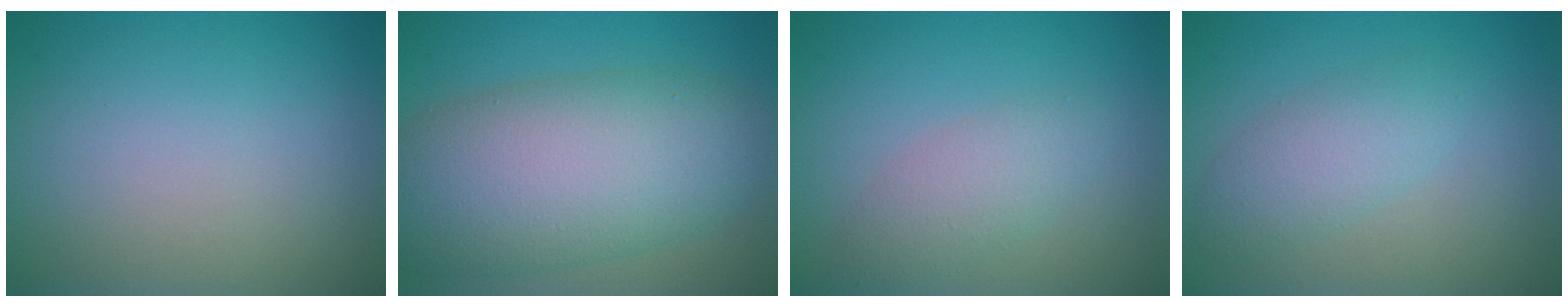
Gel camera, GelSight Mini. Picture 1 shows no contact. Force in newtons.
{"total": 11.2, "press": 11.2, "slide": 0.1}
{"total": 2.8, "press": 2.8, "slide": 0.0}
{"total": 3.1, "press": 3.1, "slide": 0.1}